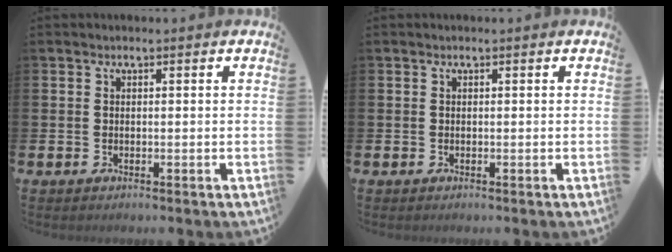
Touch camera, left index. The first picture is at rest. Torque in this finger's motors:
{"motor_torque": [-0.02, 0.02, 0.11, 0.00]}